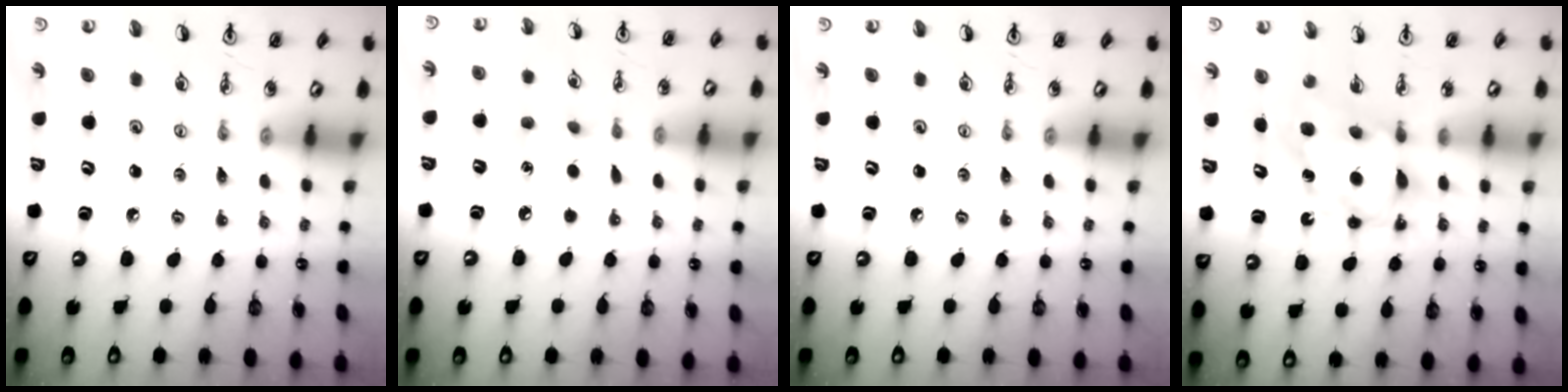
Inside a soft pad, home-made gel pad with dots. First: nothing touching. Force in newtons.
{"total": 5.5, "press": 5.5, "slide": 0.6}
{"total": 0.0}
{"total": 6.6, "press": 6.5, "slide": 0.4}